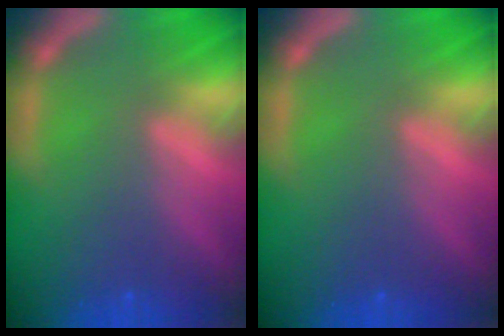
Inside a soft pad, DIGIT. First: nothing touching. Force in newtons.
{"total": 0.0}